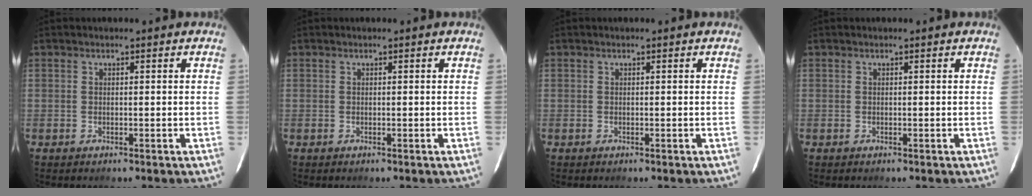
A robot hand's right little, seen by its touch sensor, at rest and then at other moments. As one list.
[{"total": 0.0}, {"total": 0.0}, {"total": 0.0}]